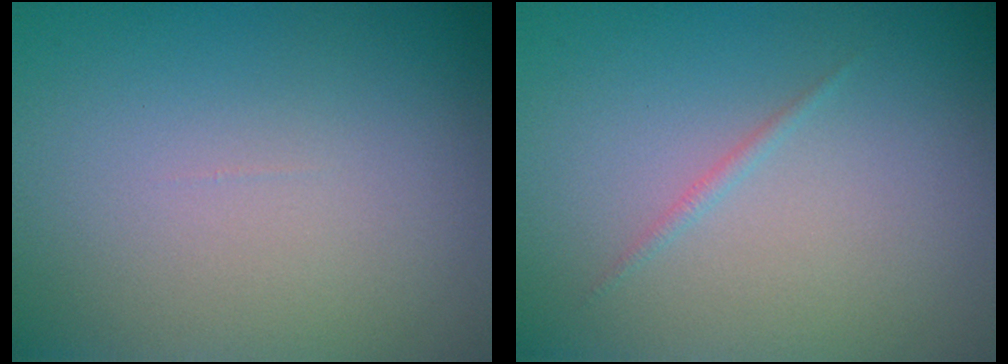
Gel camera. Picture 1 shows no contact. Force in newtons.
{"total": 0.5, "press": 0.5, "slide": 0.0}